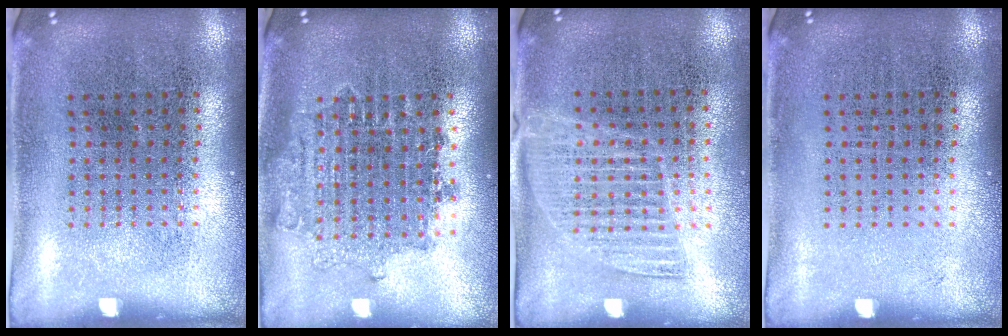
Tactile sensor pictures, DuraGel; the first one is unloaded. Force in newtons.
{"total": 1.6, "press": 1.3, "slide": 0.9}
{"total": 1.3, "press": 1.2, "slide": 0.7}
{"total": 0.0}